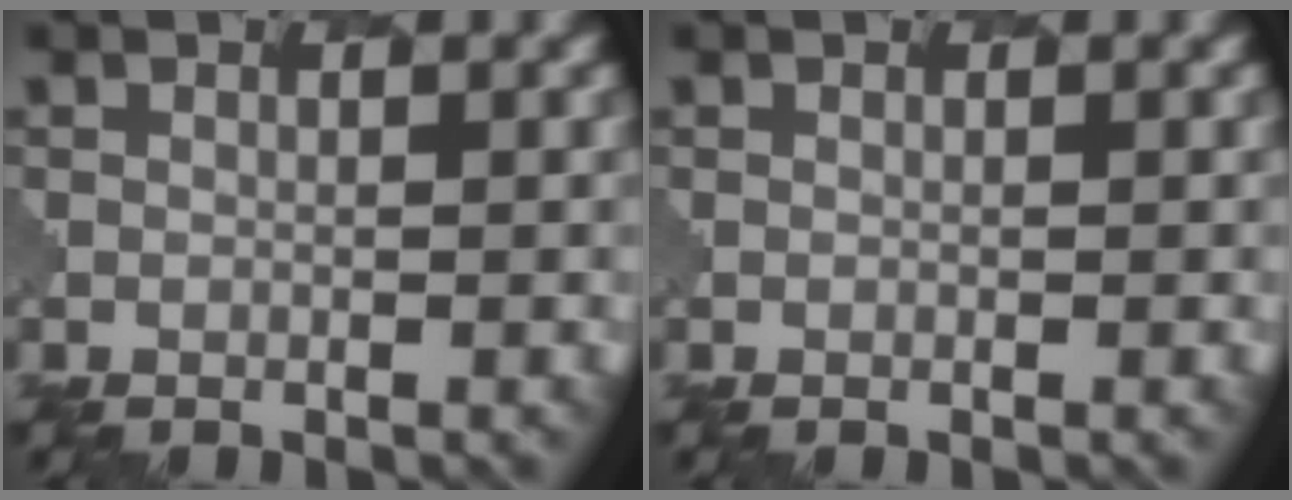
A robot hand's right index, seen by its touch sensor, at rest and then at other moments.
{"total": 0.0}